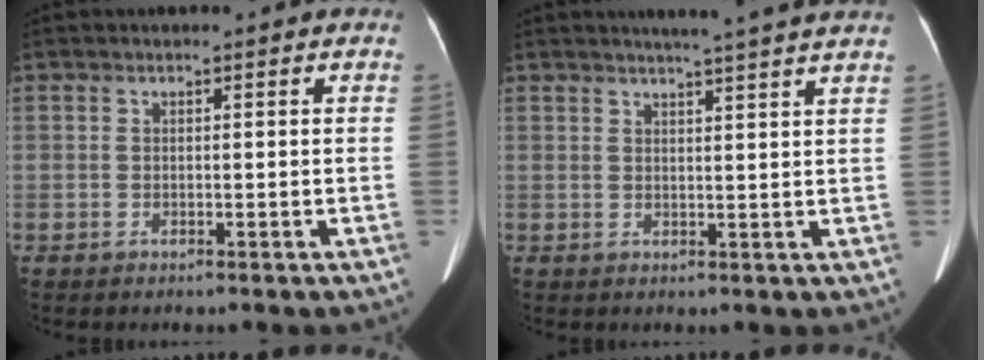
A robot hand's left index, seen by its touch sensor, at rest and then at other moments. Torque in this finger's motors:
{"motor_torque": [0.79, -1.35, 0.11, 0.04]}